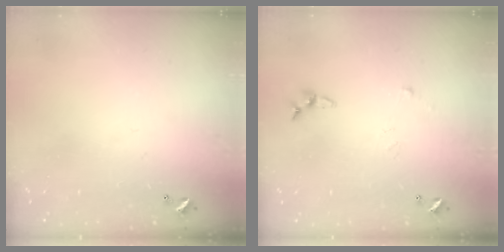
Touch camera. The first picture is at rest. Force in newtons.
{"total": 4.2, "press": 4.2, "slide": 0.5}